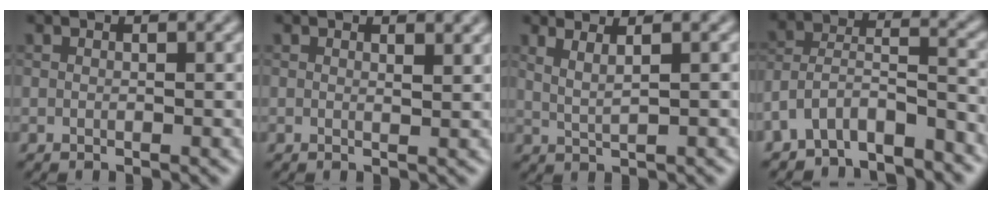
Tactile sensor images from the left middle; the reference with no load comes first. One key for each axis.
{"total": 0.9, "fx": 0.7, "fy": 0.2, "fz": 0.6, "tx": -0.007, "ty": -0.002, "tz": 0.012}
{"total": 2.3, "fx": 1.5, "fy": 0.7, "fz": 1.7, "tx": -0.026, "ty": -0.001, "tz": 0.018}
{"total": 6.0, "fx": -4.9, "fy": 2.3, "fz": 2.7, "tx": -0.047, "ty": 0.001, "tz": -0.094}